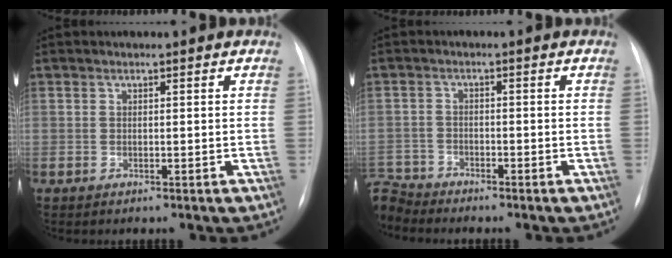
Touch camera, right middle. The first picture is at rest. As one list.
[{"total": 5.1, "force": [-5.0, 0.8, -0.4], "torque": [0.009, -0.004, -0.100]}]